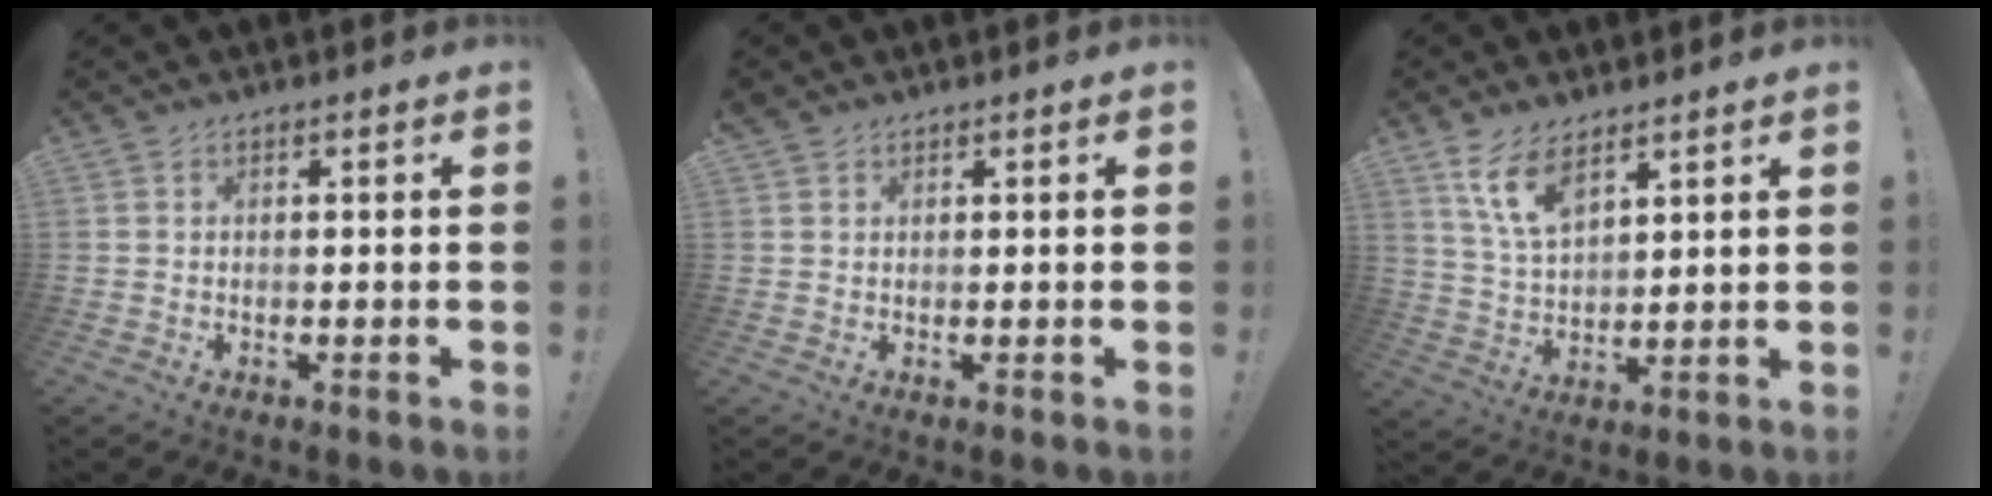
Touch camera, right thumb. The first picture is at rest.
{"total": 0.9, "force": [0.8, 0.4, 0.2], "torque": [0.003, -0.004, 0.014]}
{"total": 9.4, "force": [6.7, 4.0, 5.2], "torque": [-0.104, -0.030, 0.130]}